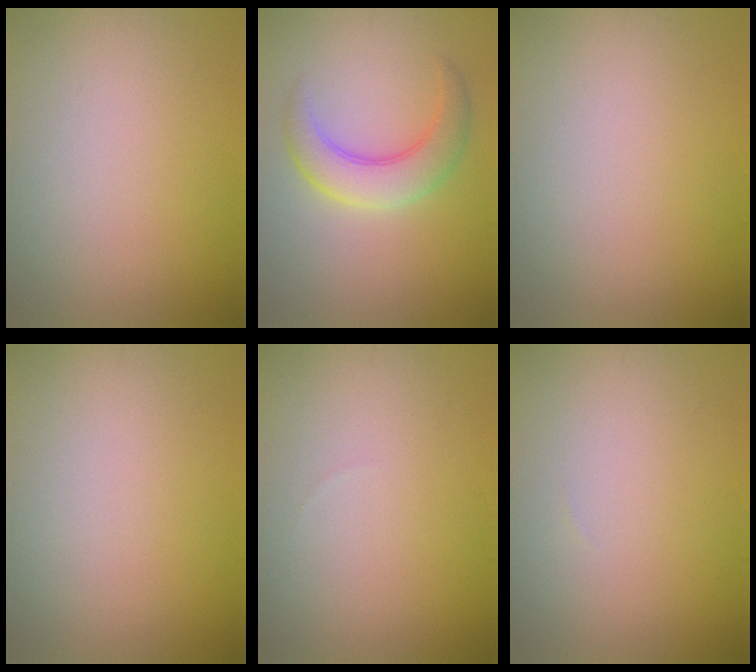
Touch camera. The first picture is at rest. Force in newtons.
{"total": 4.3, "press": 4.3, "slide": 0.1}
{"total": 0.0}
{"total": 0.0}
{"total": 0.0}
{"total": 0.0}